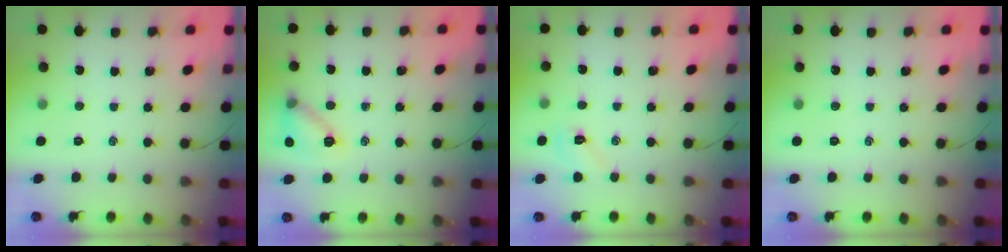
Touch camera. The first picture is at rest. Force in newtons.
{"total": 11.3, "press": 11.2, "slide": 1.5}
{"total": 5.4, "press": 5.3, "slide": 1.3}
{"total": 0.0}